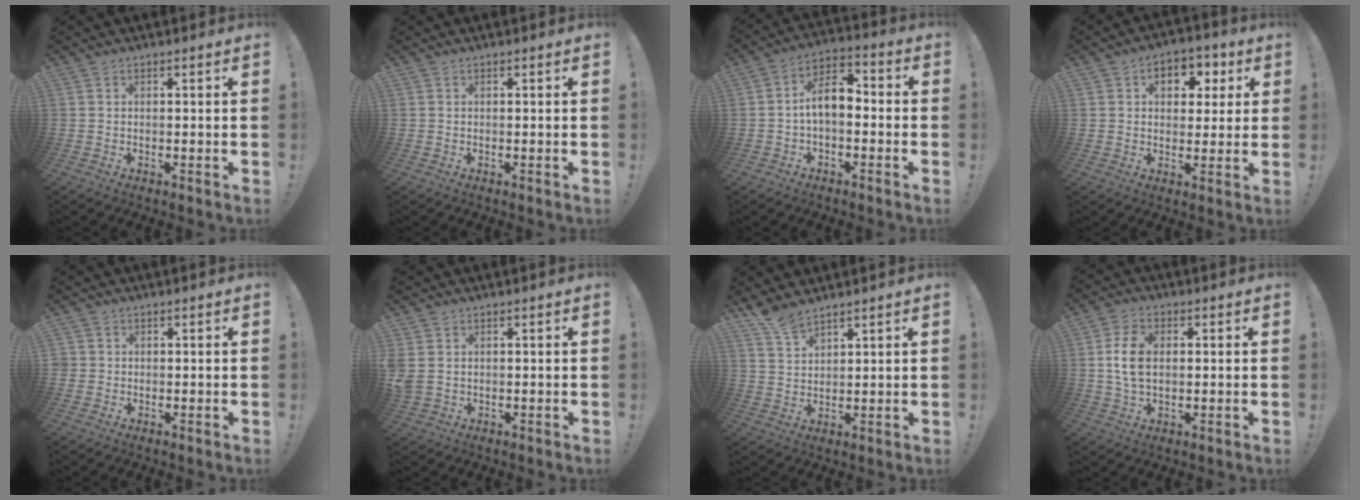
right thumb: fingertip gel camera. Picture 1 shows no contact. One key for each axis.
{"total": 0.0}
{"total": 9.1, "fx": -0.3, "fy": 5.1, "fz": 7.5, "tx": -0.136, "ty": 0.008, "tz": -0.004}
{"total": 7.8, "fx": 2.3, "fy": 6.0, "fz": 4.4, "tx": -0.050, "ty": -0.007, "tz": 0.042}
{"total": 1.3, "fx": 0.0, "fy": 1.2, "fz": 0.3, "tx": -0.006, "ty": 0.002, "tz": 0.002}
{"total": 3.8, "fx": 0.8, "fy": 2.7, "fz": 2.5, "tx": -0.061, "ty": 0.003, "tz": 0.018}
{"total": 5.9, "fx": 5.3, "fy": 1.4, "fz": 2.1, "tx": -0.039, "ty": -0.034, "tz": 0.099}
{"total": 8.7, "fx": 0.8, "fy": 5.5, "fz": 6.7, "tx": -0.115, "ty": 0.000, "tz": 0.014}